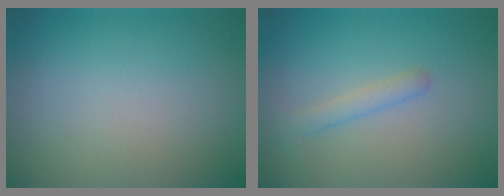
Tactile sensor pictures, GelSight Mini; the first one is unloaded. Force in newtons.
{"total": 1.6, "press": 1.6, "slide": 0.0}